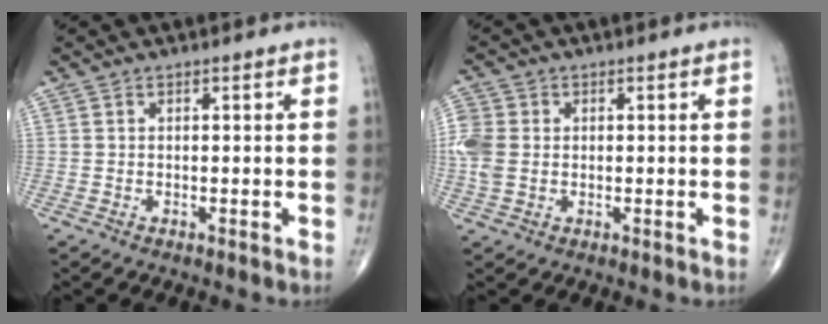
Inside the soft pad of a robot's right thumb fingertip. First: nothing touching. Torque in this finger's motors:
{"motor_torque": [0.10, 0.08, 0.43, 0.19, 0.05]}